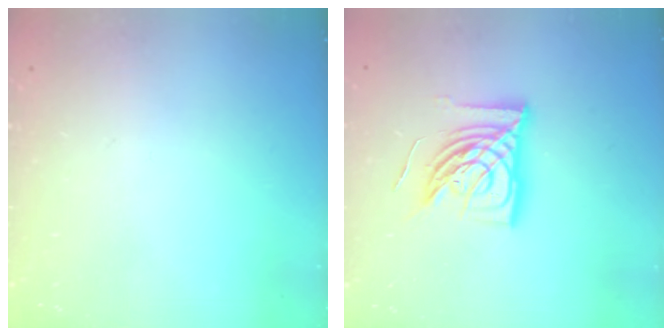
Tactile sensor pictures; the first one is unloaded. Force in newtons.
{"total": 13.8, "press": 13.7, "slide": 1.5}